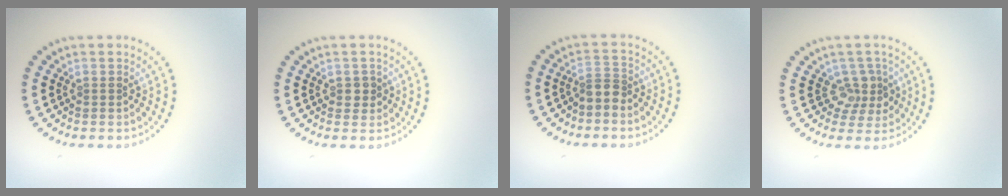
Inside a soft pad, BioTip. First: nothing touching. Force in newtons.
{"total": 1.3, "press": 1.3, "slide": 0.4}
{"total": 1.9, "press": 1.5, "slide": 1.2}
{"total": 2.4, "press": 2.0, "slide": 1.4}